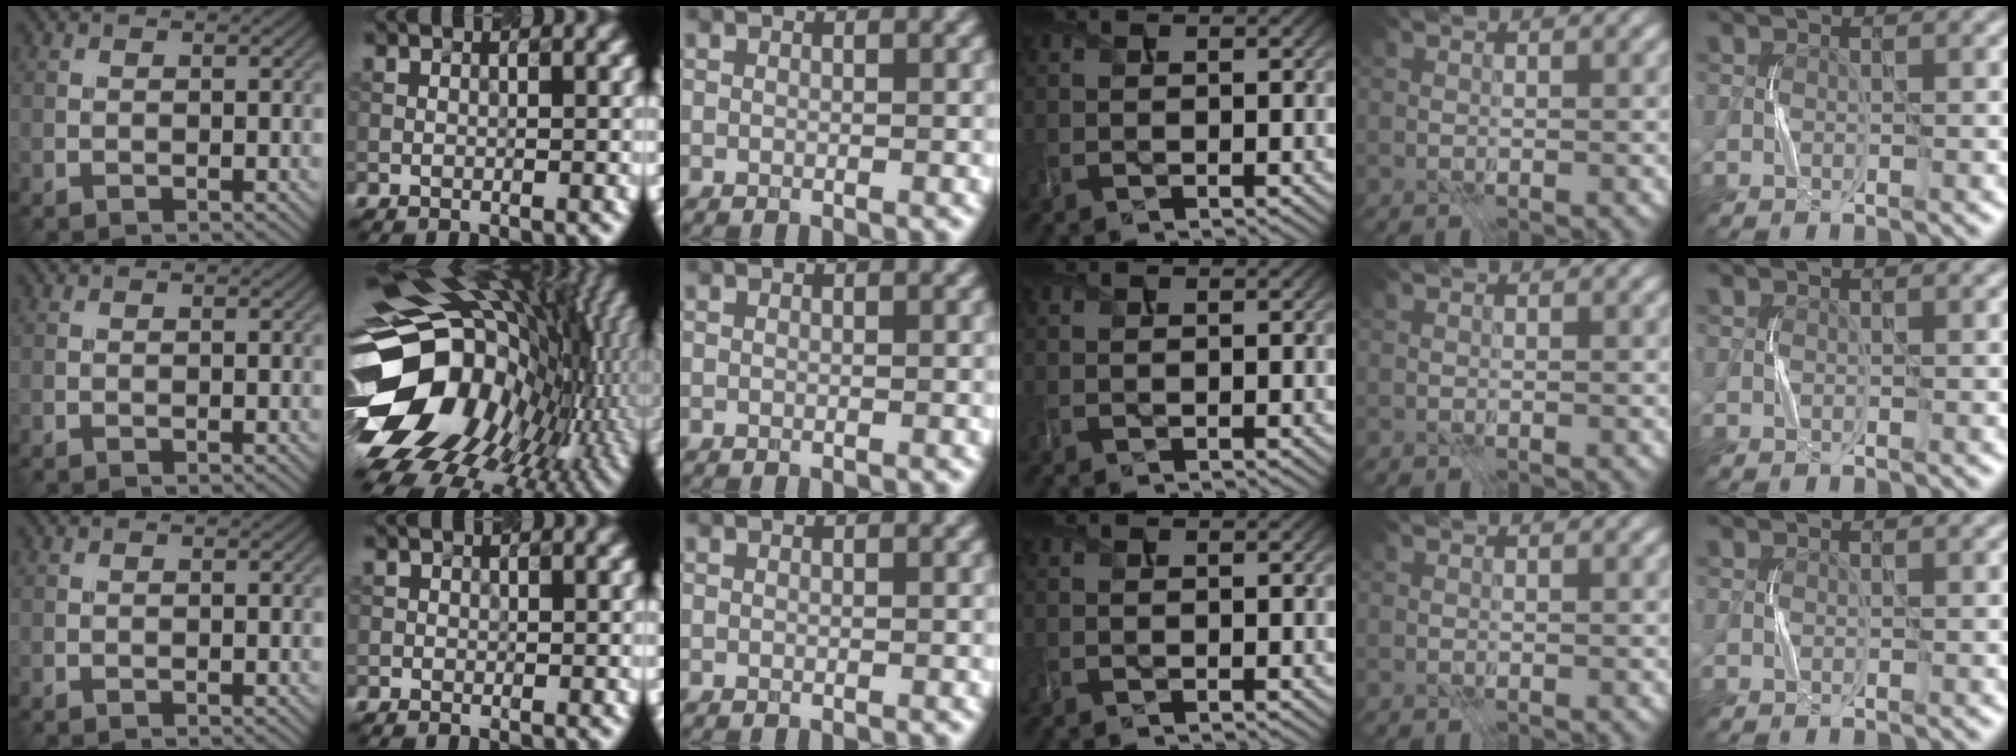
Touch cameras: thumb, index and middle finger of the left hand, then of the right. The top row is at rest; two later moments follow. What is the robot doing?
{"motion": "press", "object": "joystick"}